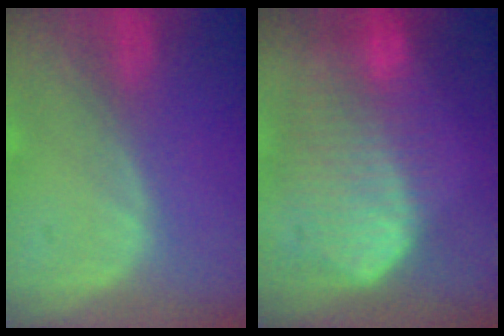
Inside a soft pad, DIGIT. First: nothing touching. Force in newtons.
{"total": 10.4, "press": 9.0, "slide": 5.1}